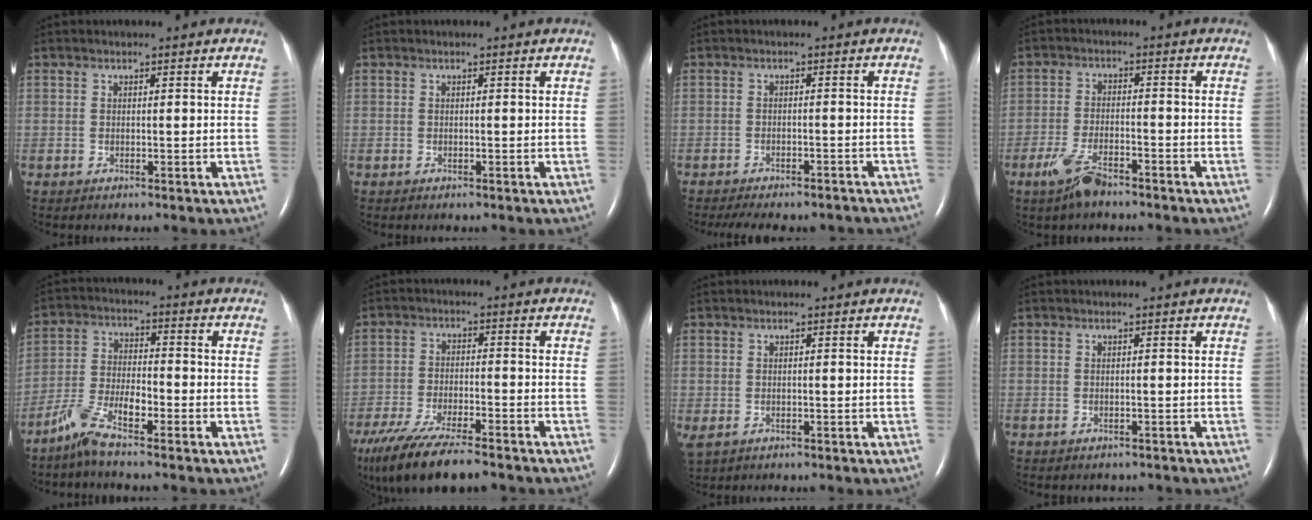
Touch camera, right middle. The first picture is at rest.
{"total": 0.0}
{"total": 11.8, "force": [-10.4, 3.4, 4.5], "torque": [-0.076, -0.003, -0.123]}
{"total": 5.7, "force": [-4.2, 1.4, 3.6], "torque": [-0.086, -0.007, -0.077]}
{"total": 6.8, "force": [-5.1, 1.1, 4.4], "torque": [-0.099, -0.006, -0.104]}
{"total": 16.7, "force": [-13.3, 3.6, 9.4], "torque": [-0.194, -0.034, -0.218]}
{"total": 2.0, "force": [-0.6, 1.4, 1.2], "torque": [-0.032, -0.006, 0.001]}
{"total": 1.5, "force": [-1.3, 0.7, 0.2], "torque": [-0.009, 0.000, -0.015]}